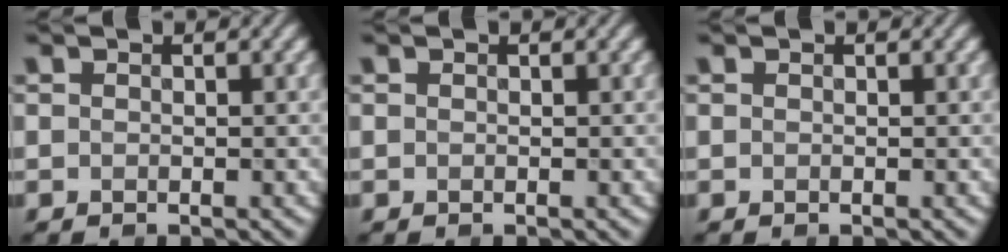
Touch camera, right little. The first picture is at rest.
{"total": 0.0}
{"total": 0.0}